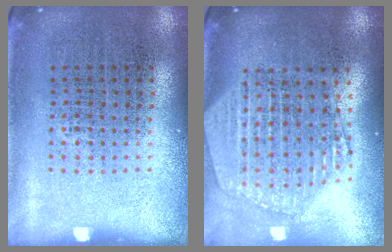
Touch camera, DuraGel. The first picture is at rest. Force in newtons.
{"total": 2.3, "press": 2.0, "slide": 1.1}